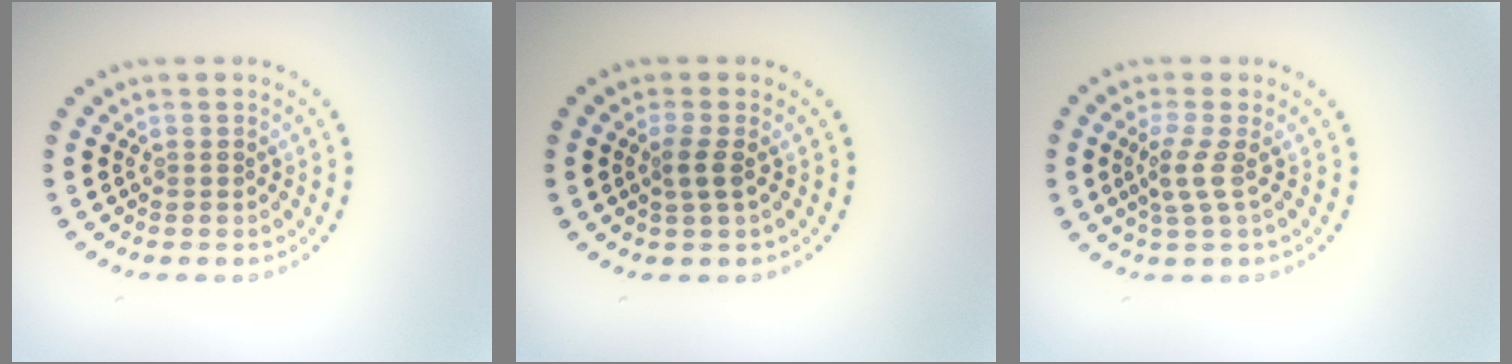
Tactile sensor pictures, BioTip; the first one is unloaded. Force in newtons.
{"total": 1.6, "press": 1.3, "slide": 0.8}
{"total": 2.1, "press": 1.6, "slide": 1.5}